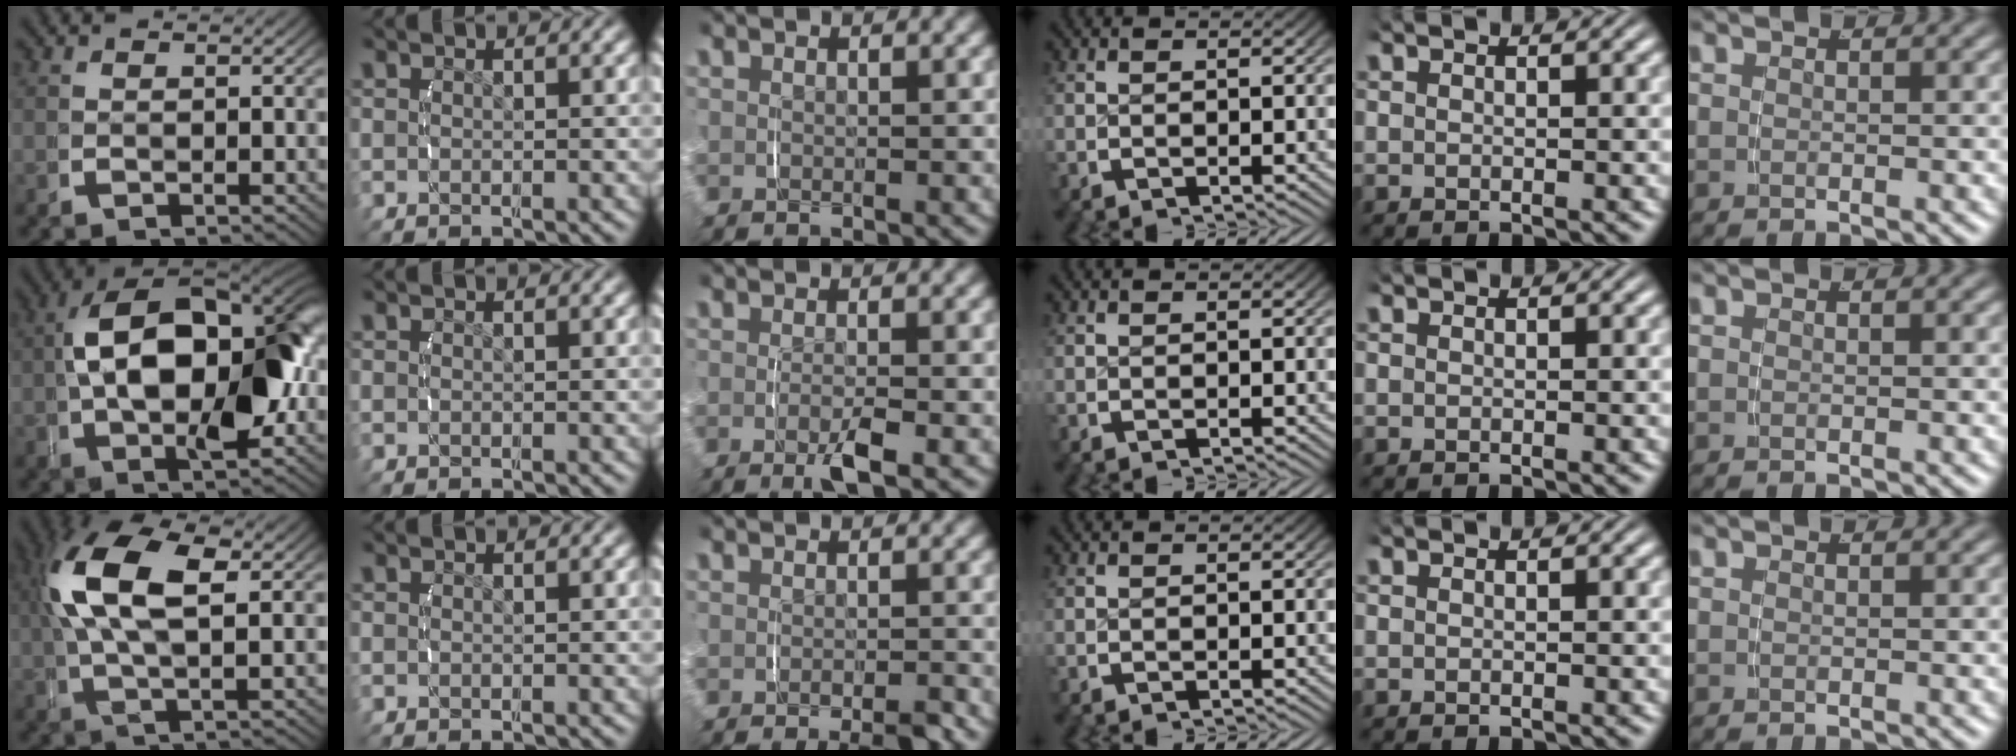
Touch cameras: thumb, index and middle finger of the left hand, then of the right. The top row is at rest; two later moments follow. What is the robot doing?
{"motion": "lift_and_place", "object": "jar lid"}